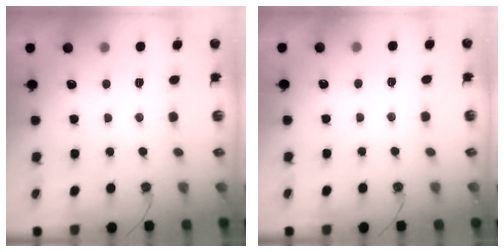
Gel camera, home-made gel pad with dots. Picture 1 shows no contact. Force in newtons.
{"total": 2.9, "press": 2.8, "slide": 0.5}